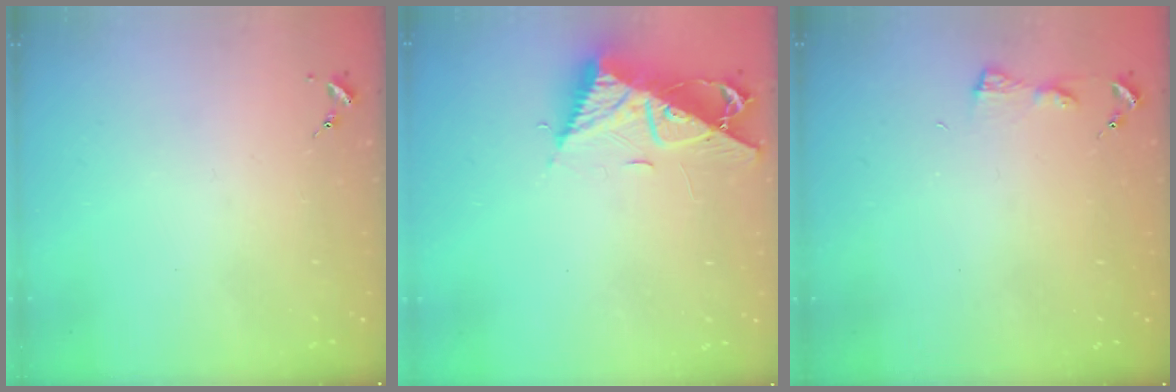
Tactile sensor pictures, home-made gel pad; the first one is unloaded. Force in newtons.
{"total": 11.7, "press": 11.6, "slide": 0.9}
{"total": 3.2, "press": 3.1, "slide": 0.3}